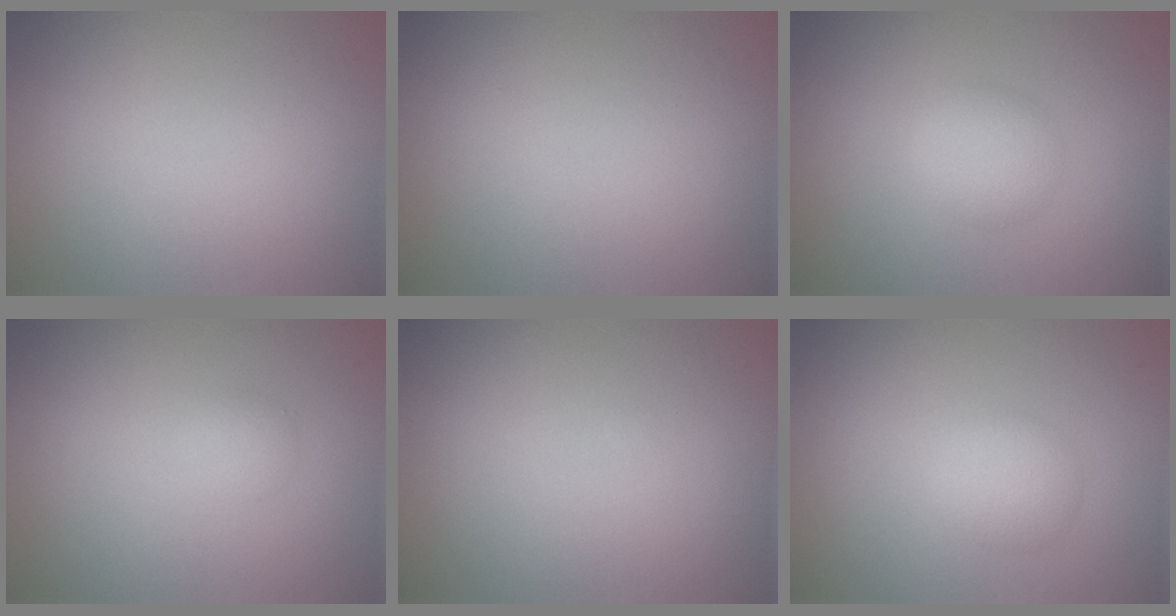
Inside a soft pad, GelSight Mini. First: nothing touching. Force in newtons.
{"total": 0.0}
{"total": 2.7, "press": 2.7, "slide": 0.1}
{"total": 1.1, "press": 1.1, "slide": 0.0}
{"total": 0.0}
{"total": 2.5, "press": 2.4, "slide": 0.2}